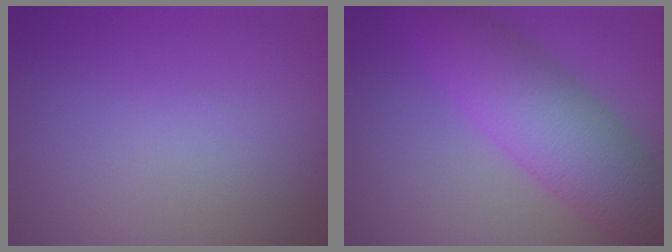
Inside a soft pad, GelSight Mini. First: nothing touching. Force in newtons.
{"total": 7.8, "press": 7.8, "slide": 0.1}